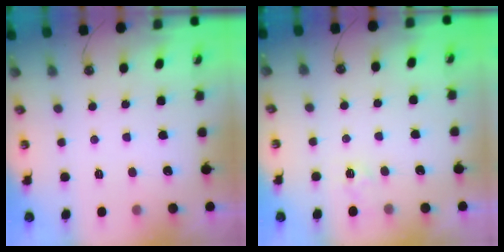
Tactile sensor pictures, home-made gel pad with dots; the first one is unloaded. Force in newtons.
{"total": 3.8, "press": 3.7, "slide": 0.5}